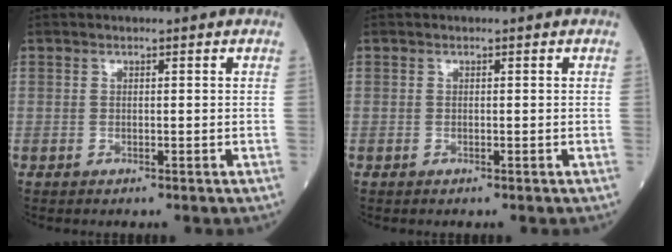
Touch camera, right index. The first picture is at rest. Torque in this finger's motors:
{"motor_torque": [0.02, 0.00, 0.01, -0.01]}